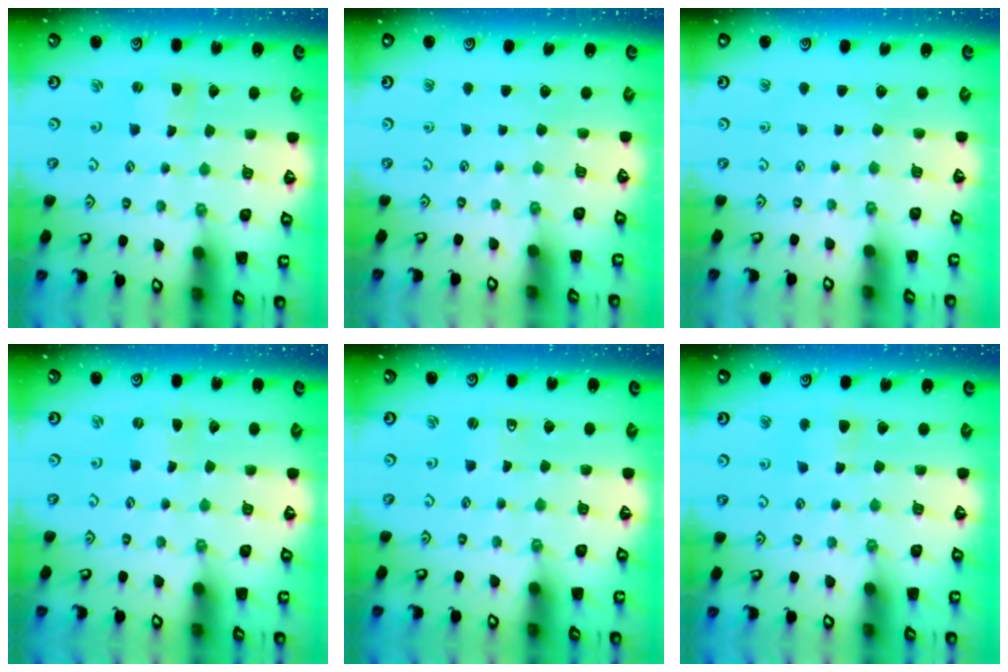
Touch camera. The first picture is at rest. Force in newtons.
{"total": 0.0}
{"total": 0.0}
{"total": 0.0}
{"total": 1.9, "press": 1.8, "slide": 0.4}
{"total": 4.3, "press": 4.3, "slide": 0.6}